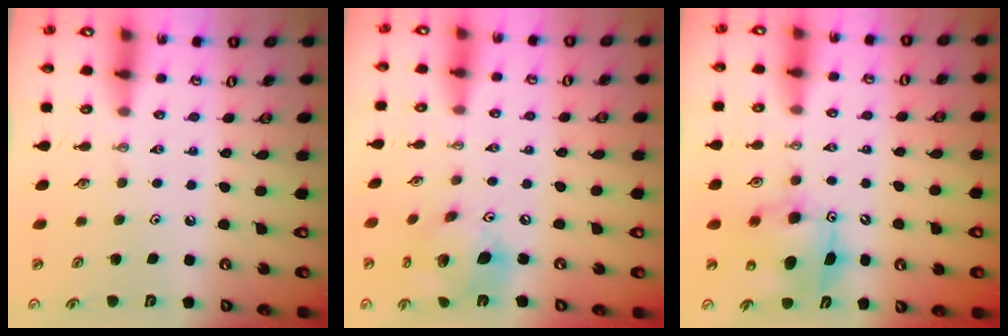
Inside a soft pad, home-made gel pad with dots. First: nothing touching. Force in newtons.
{"total": 15.5, "press": 15.2, "slide": 2.9}
{"total": 8.7, "press": 8.6, "slide": 1.7}